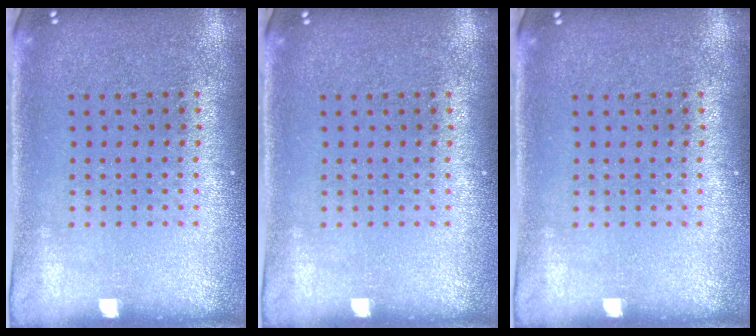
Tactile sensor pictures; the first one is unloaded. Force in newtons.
{"total": 0.0}
{"total": 0.0}